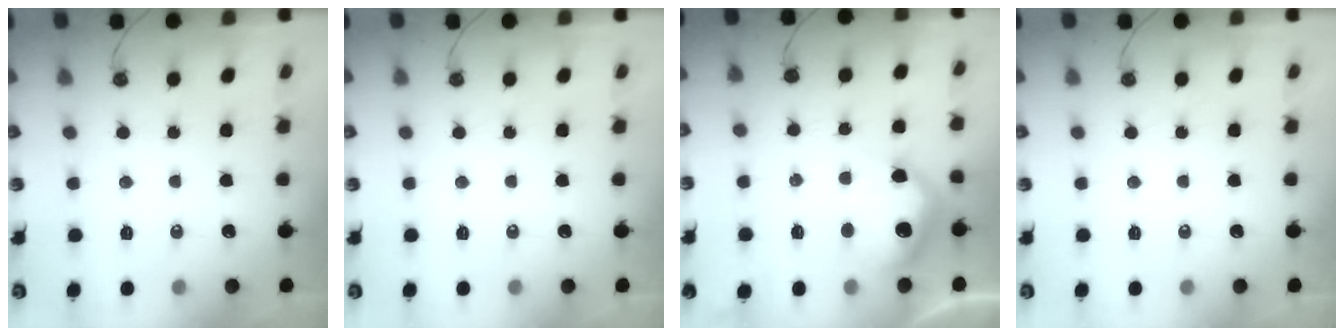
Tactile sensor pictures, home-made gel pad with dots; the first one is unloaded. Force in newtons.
{"total": 0.0}
{"total": 16.7, "press": 16.6, "slide": 1.4}
{"total": 0.0}